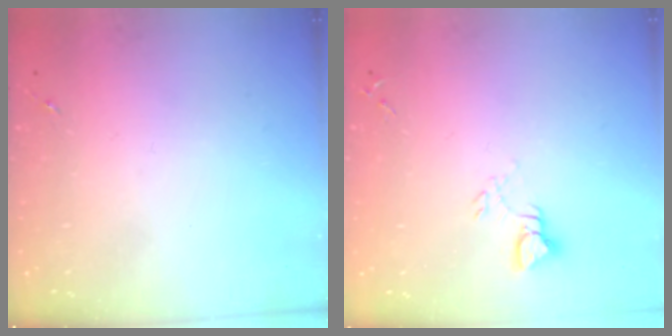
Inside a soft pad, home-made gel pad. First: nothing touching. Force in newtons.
{"total": 3.6, "press": 3.5, "slide": 0.3}